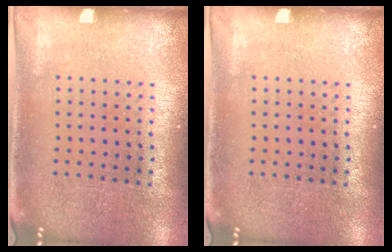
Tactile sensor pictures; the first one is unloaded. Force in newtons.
{"total": 0.0}